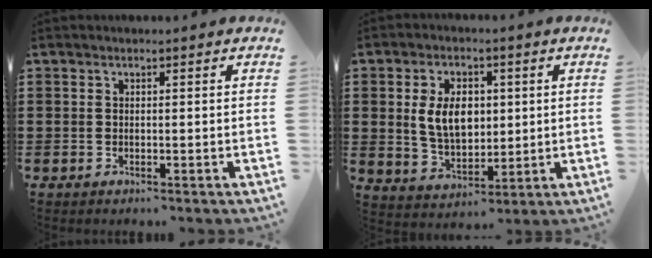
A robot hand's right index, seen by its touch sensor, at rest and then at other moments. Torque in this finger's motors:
{"motor_torque": [0.95, 0.46, 0.34, 0.21]}